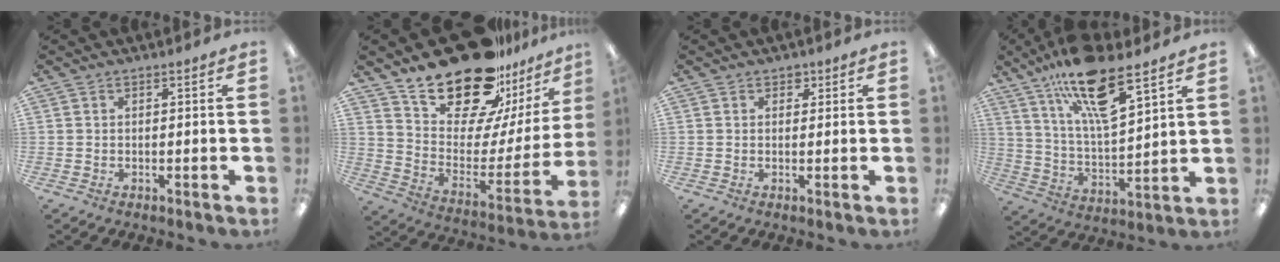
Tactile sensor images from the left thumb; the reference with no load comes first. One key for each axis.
{"total": 25.2, "fx": 19.9, "fy": 10.5, "fz": 11.4, "tx": -0.186, "ty": -0.136, "tz": 0.353}
{"total": 1.5, "fx": 0.8, "fy": 1.2, "fz": 0.4, "tx": -0.001, "ty": -0.001, "tz": 0.012}
{"total": 17.3, "fx": 11.5, "fy": 4.9, "fz": 11.9, "tx": -0.204, "ty": -0.059, "tz": 0.192}